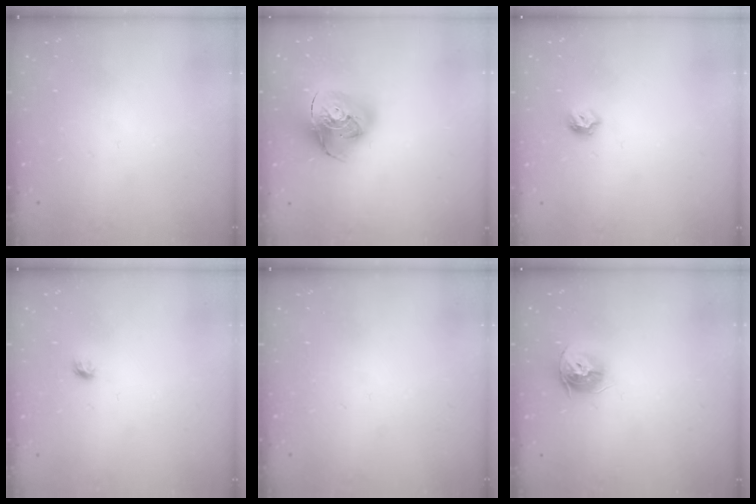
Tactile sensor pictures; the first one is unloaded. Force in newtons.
{"total": 17.1, "press": 17.0, "slide": 2.1}
{"total": 5.6, "press": 5.6, "slide": 0.8}
{"total": 4.2, "press": 4.1, "slide": 1.0}
{"total": 0.0}
{"total": 9.6, "press": 9.6, "slide": 0.9}